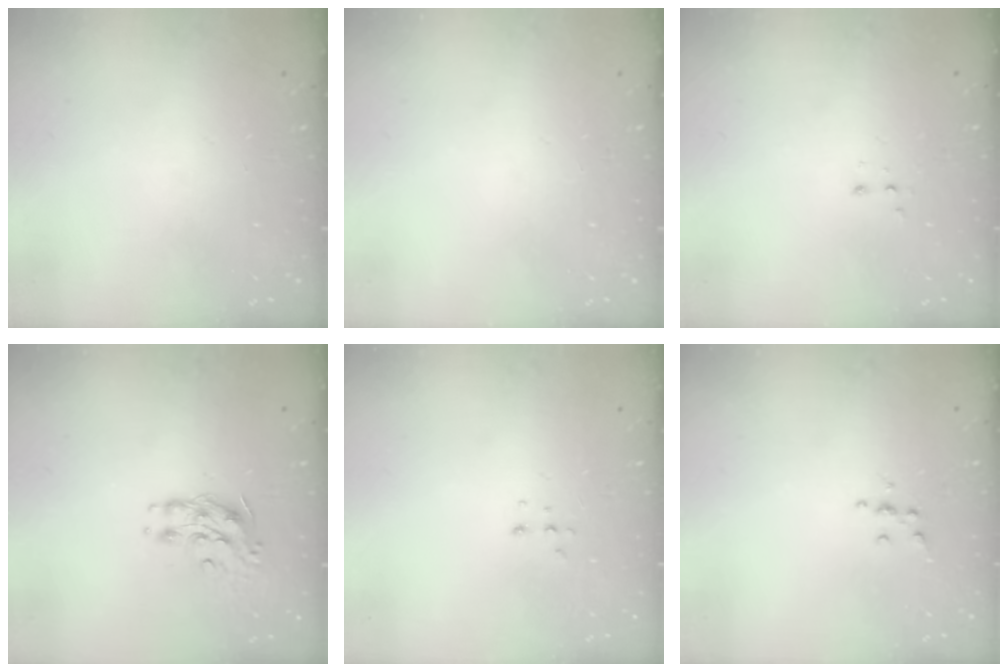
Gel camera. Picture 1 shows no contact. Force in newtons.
{"total": 0.0}
{"total": 2.8, "press": 2.8, "slide": 0.5}
{"total": 8.4, "press": 8.4, "slide": 0.5}
{"total": 5.0, "press": 4.9, "slide": 0.9}
{"total": 4.5, "press": 4.5, "slide": 0.5}